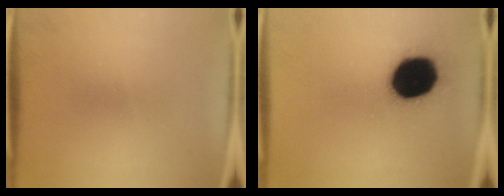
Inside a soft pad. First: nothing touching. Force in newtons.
{"total": 19.7}